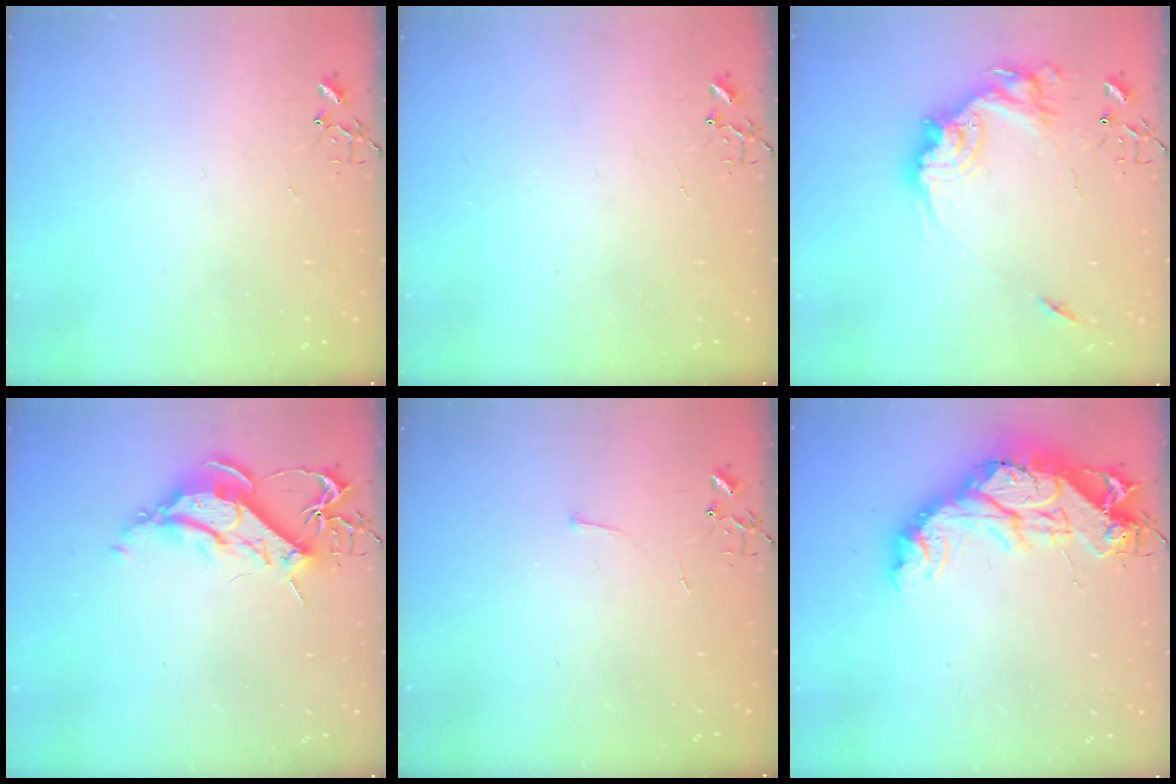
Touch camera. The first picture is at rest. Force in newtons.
{"total": 0.0}
{"total": 19.1, "press": 19.0, "slide": 1.6}
{"total": 11.3, "press": 11.2, "slide": 1.4}
{"total": 2.9, "press": 2.9, "slide": 0.4}
{"total": 22.4, "press": 22.3, "slide": 2.3}